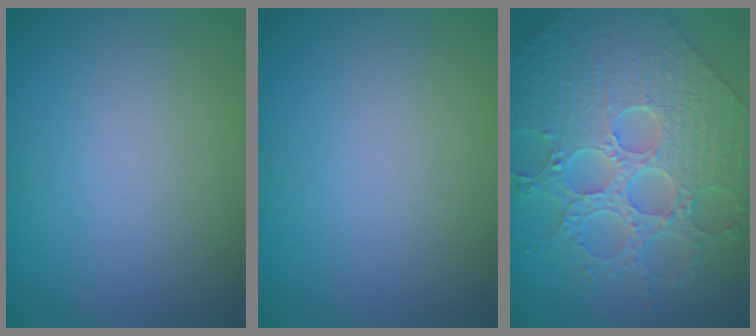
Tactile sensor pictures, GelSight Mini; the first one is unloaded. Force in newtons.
{"total": 0.0}
{"total": 9.5, "press": 7.1, "slide": 6.3}